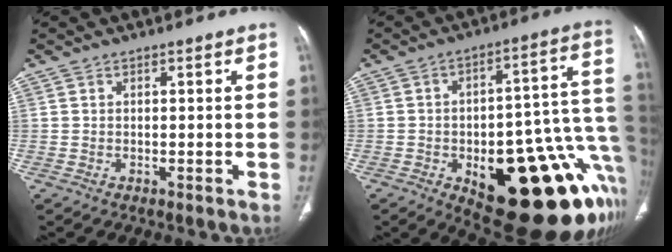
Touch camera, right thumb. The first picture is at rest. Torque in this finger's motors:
{"motor_torque": [2.62, 2.39, 1.82, -0.95, 0.14]}